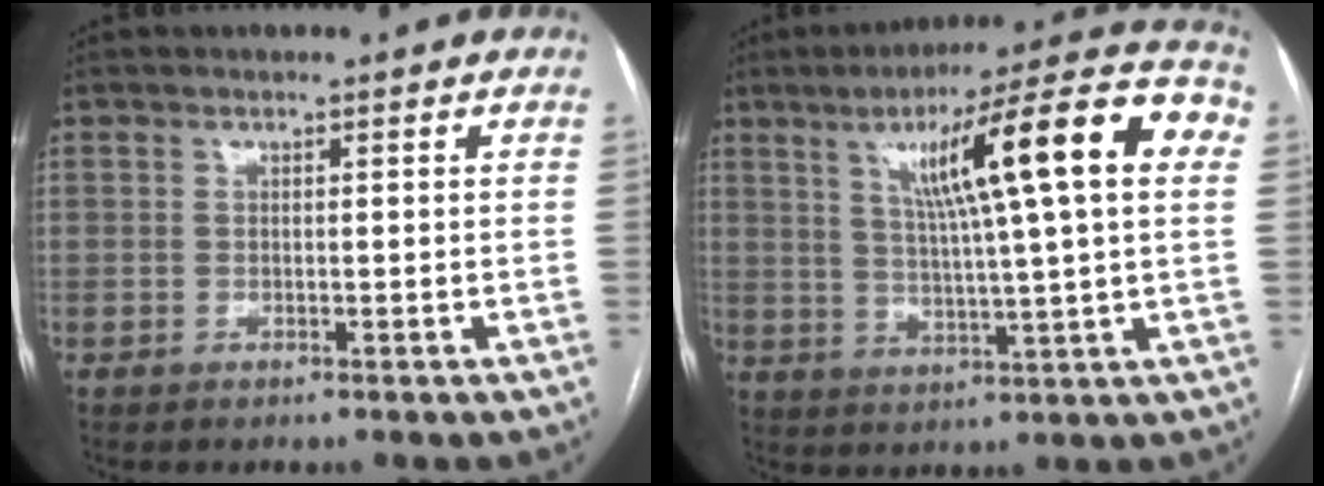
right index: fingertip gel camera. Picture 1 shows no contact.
{"total": 18.6, "force": [5.3, 1.0, 17.8], "torque": [-0.257, 0.029, 0.071]}